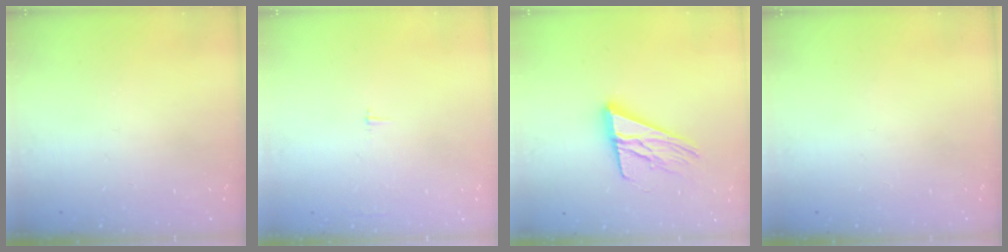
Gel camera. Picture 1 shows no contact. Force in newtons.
{"total": 1.8, "press": 1.8, "slide": 0.1}
{"total": 15.9, "press": 15.6, "slide": 2.7}
{"total": 0.0}